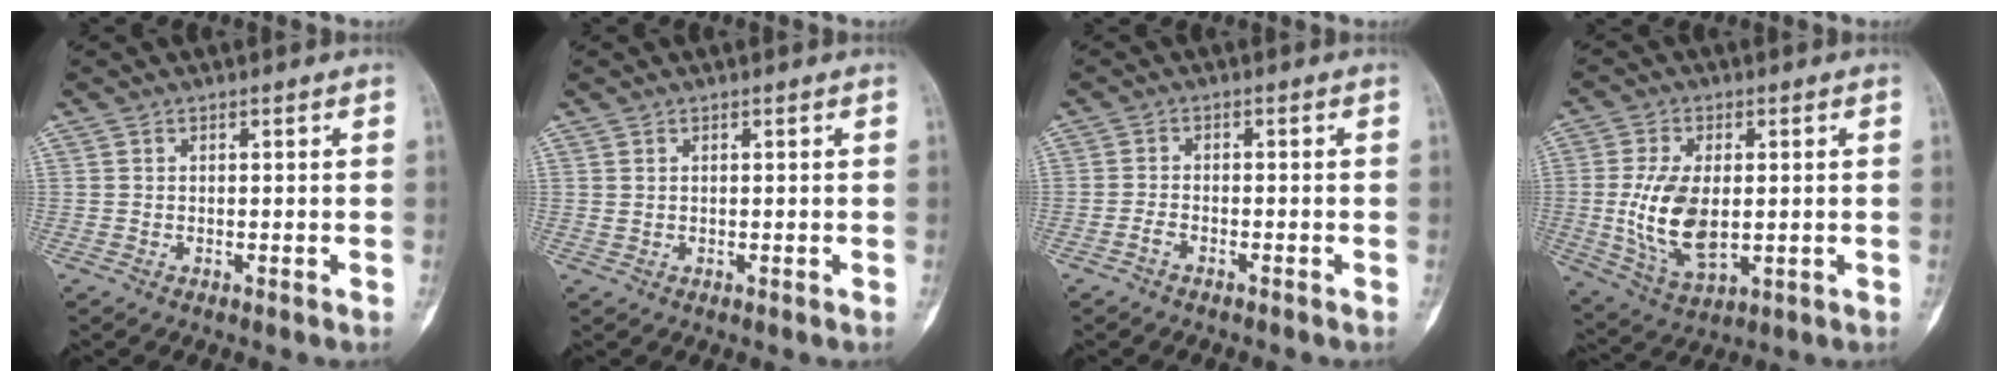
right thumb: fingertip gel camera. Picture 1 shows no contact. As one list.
[{"total": 0.6, "force": [0.3, 0.5, 0.3], "torque": [-0.007, 0.004, 0.007]}, {"total": 1.7, "force": [-1.3, 0.8, 0.9], "torque": [-0.021, 0.010, -0.027]}, {"total": 12.4, "force": [-0.2, 6.7, 10.4], "torque": [-0.203, -0.012, 0.008]}]